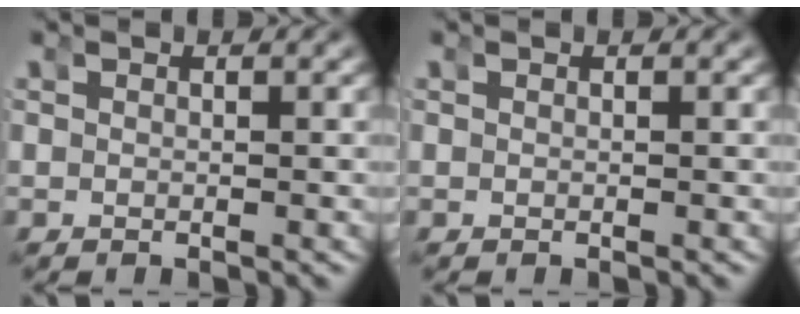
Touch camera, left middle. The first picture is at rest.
{"total": 0.0}